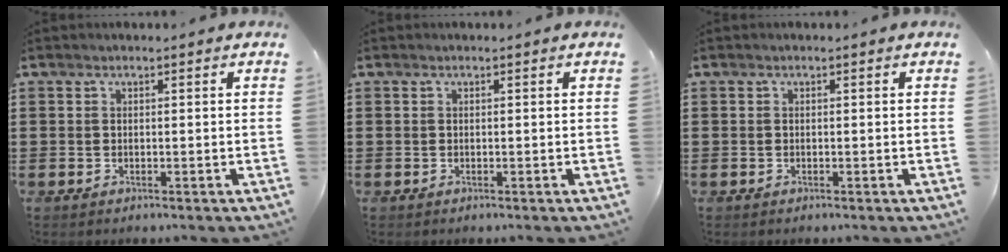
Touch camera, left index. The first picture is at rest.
{"total": 0.0}
{"total": 0.0}